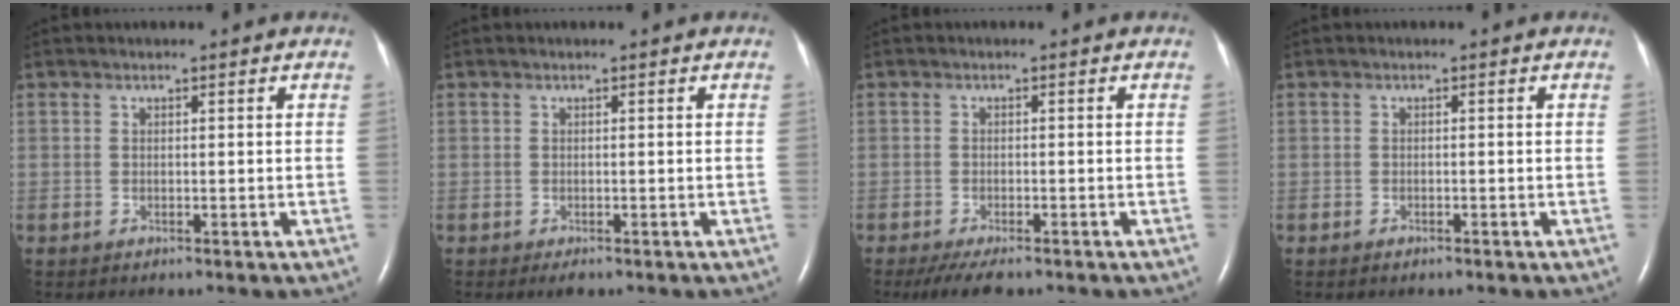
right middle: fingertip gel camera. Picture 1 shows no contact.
{"total": 1.3, "force": [-0.8, 0.5, 0.9], "torque": [-0.014, -0.002, -0.008]}
{"total": 5.3, "force": [-4.0, 1.5, 3.2], "torque": [-0.053, -0.011, -0.063]}
{"total": 0.9, "force": [-0.7, 0.3, 0.5], "torque": [-0.014, -0.001, -0.008]}